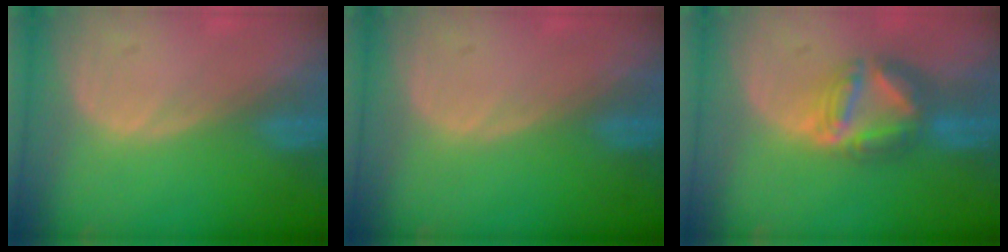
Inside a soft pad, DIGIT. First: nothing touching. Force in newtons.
{"total": 0.0}
{"total": 7.4, "press": 6.6, "slide": 3.4}